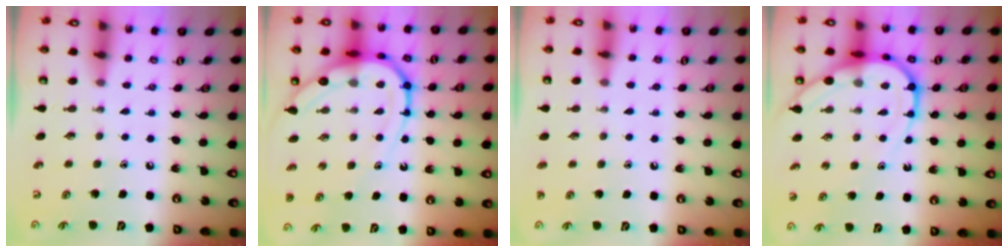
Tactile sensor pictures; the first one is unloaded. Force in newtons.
{"total": 14.6, "press": 14.5, "slide": 1.6}
{"total": 0.8, "press": 0.8, "slide": 0.1}
{"total": 10.8, "press": 10.8, "slide": 1.0}